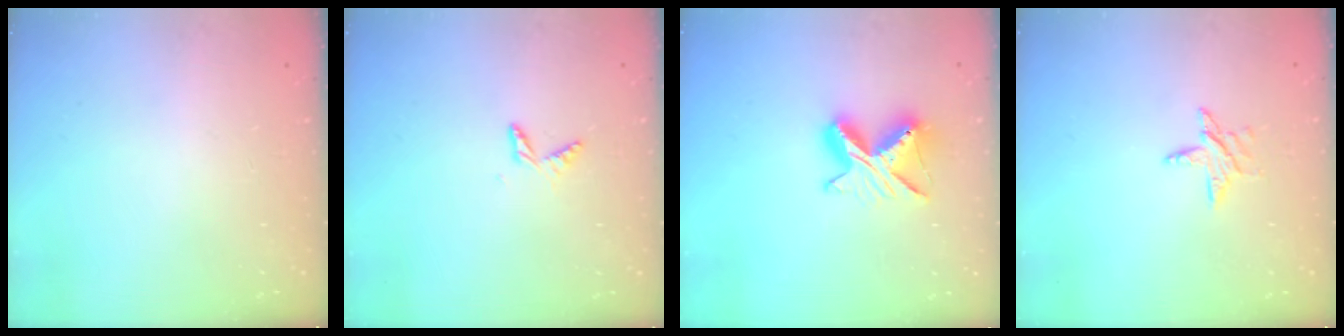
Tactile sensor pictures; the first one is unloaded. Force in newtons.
{"total": 4.6, "press": 4.6, "slide": 0.4}
{"total": 9.1, "press": 9.1, "slide": 0.7}
{"total": 5.2, "press": 5.2, "slide": 0.5}